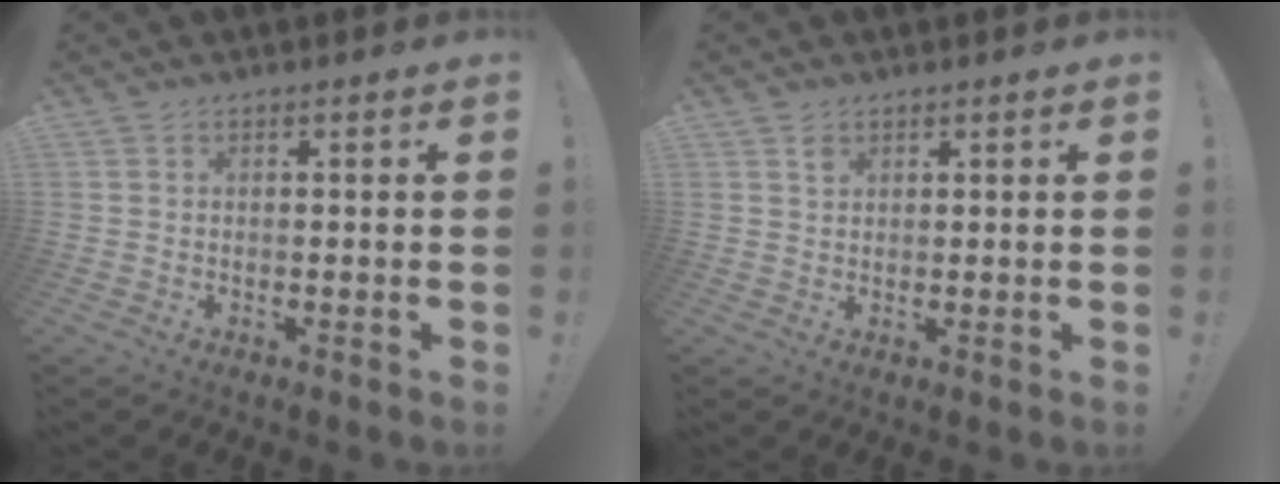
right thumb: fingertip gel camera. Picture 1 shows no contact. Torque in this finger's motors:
{"motor_torque": [0.35, 0.19, -0.01, -0.22, 0.00]}